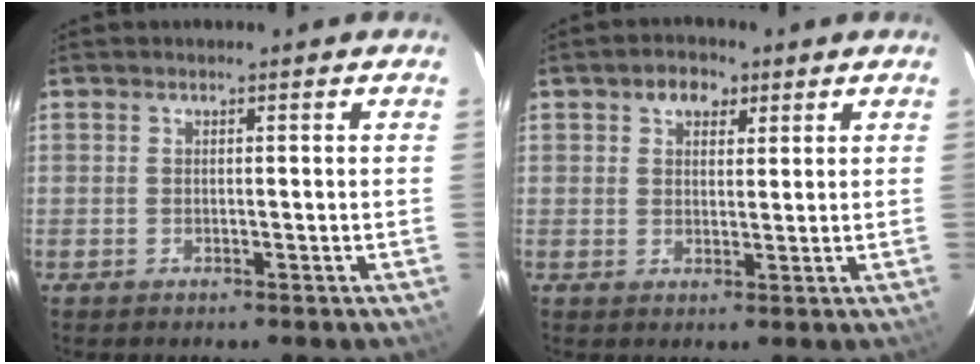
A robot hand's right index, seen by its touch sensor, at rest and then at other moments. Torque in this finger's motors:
{"motor_torque": [0.04, 0.05, 0.21, 0.03]}